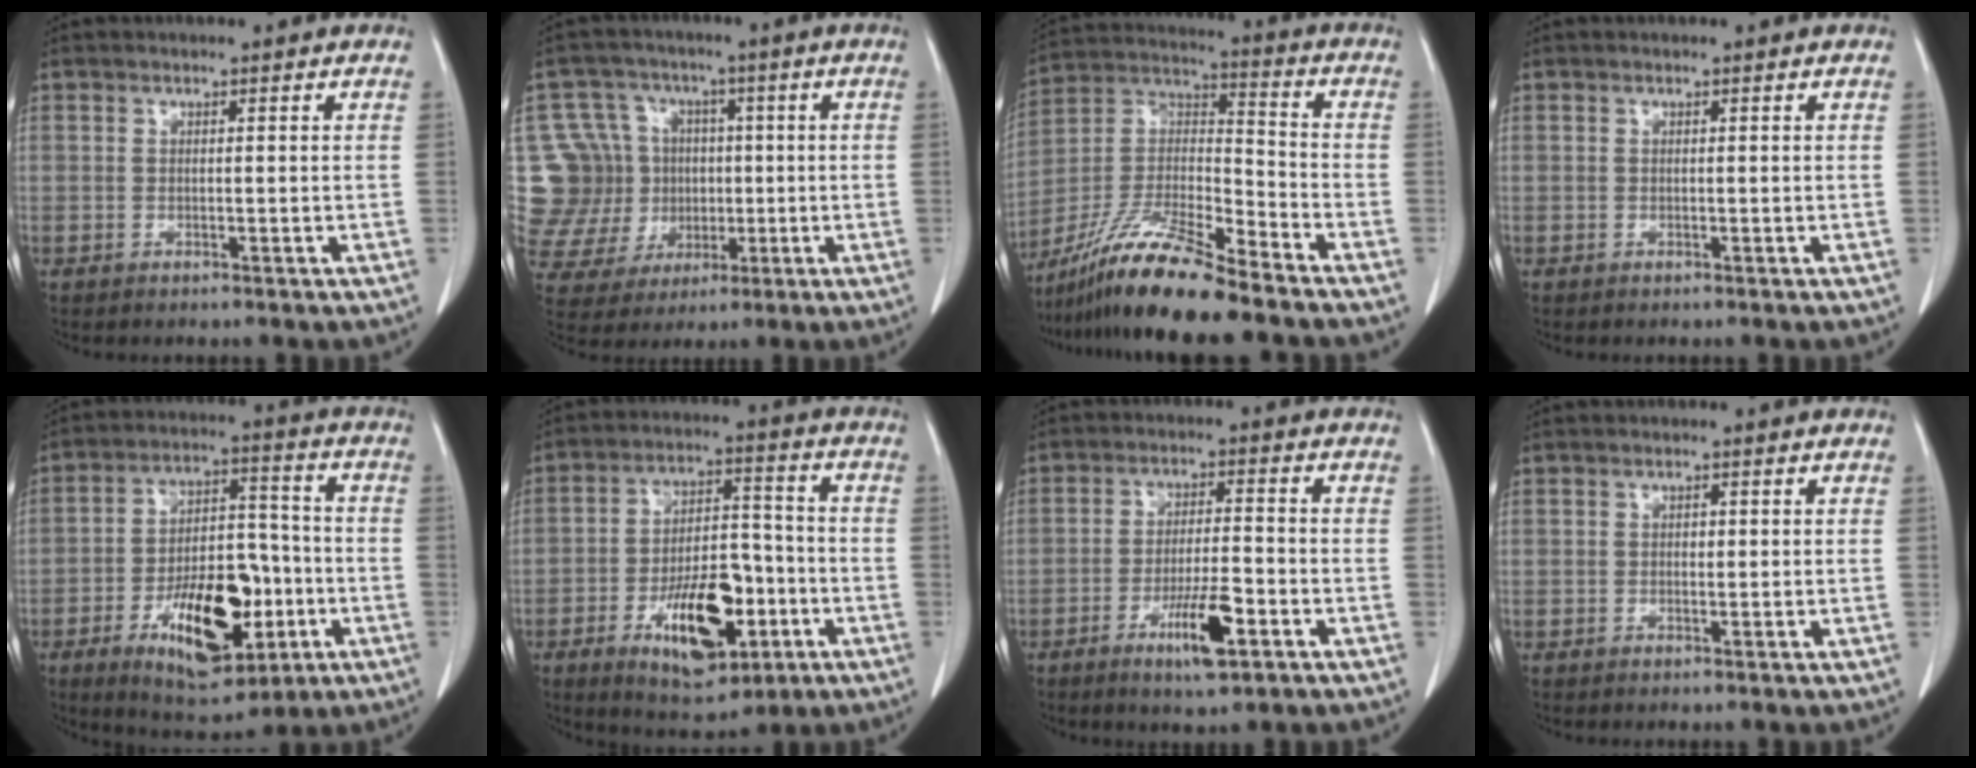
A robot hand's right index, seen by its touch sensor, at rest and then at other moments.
{"total": 17.6, "force": [0.2, 16.5, 6.1], "torque": [-0.171, 0.056, 0.032]}
{"total": 16.0, "force": [-12.8, 1.2, 9.4], "torque": [-0.192, -0.010, -0.237]}
{"total": 0.0}
{"total": 16.5, "force": [-6.0, 7.1, 13.6], "torque": [-0.221, 0.012, -0.088]}
{"total": 14.8, "force": [-5.8, 6.3, 12.0], "torque": [-0.196, 0.010, -0.086]}
{"total": 7.6, "force": [-3.8, 1.3, 6.5], "torque": [-0.117, -0.008, -0.060]}
{"total": 0.8, "force": [0.1, 0.5, 0.7], "torque": [-0.011, 0.000, 0.001]}